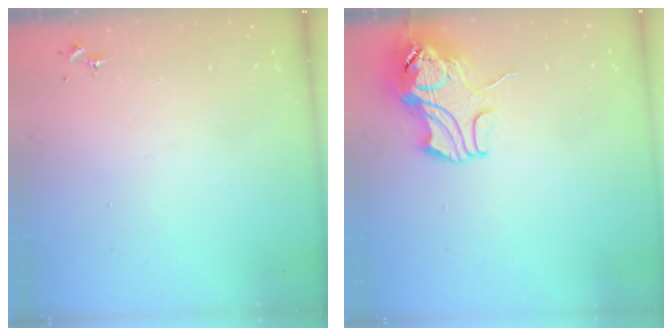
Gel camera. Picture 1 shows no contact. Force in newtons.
{"total": 11.2, "press": 11.0, "slide": 1.7}